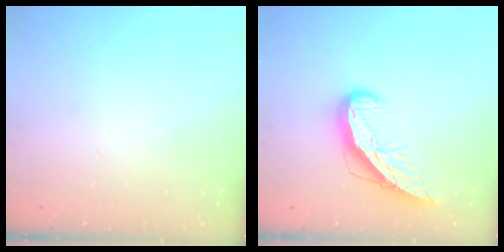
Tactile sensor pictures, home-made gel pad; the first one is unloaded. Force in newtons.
{"total": 9.9, "press": 9.9, "slide": 1.1}